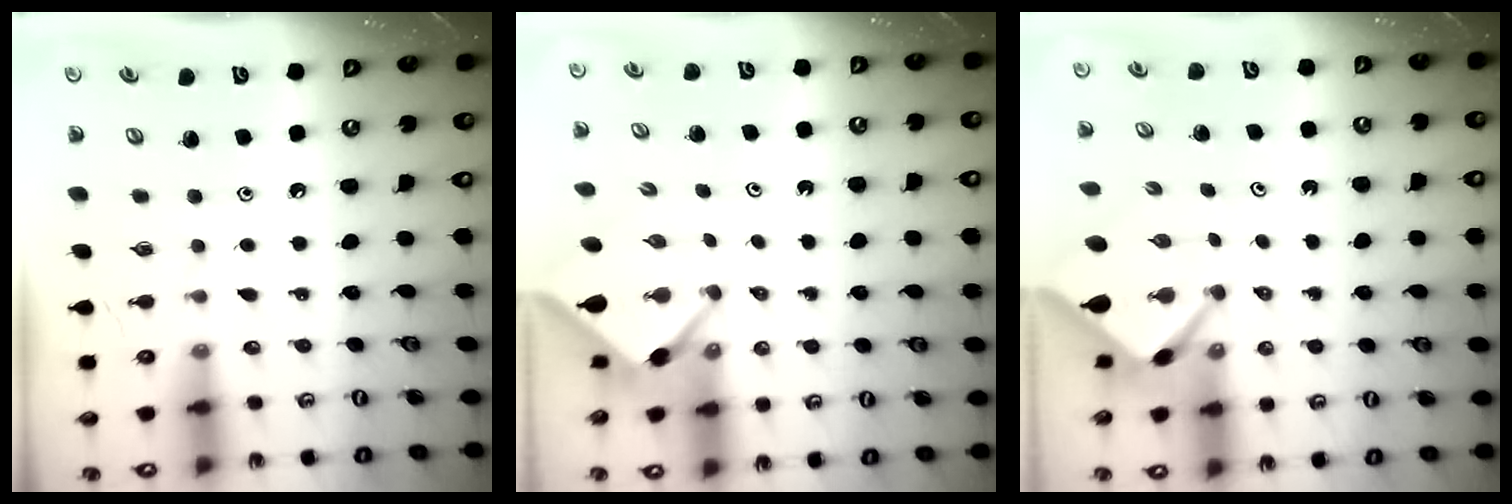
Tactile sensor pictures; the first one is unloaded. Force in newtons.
{"total": 3.2, "press": 3.2, "slide": 0.3}
{"total": 2.7, "press": 2.7, "slide": 0.2}